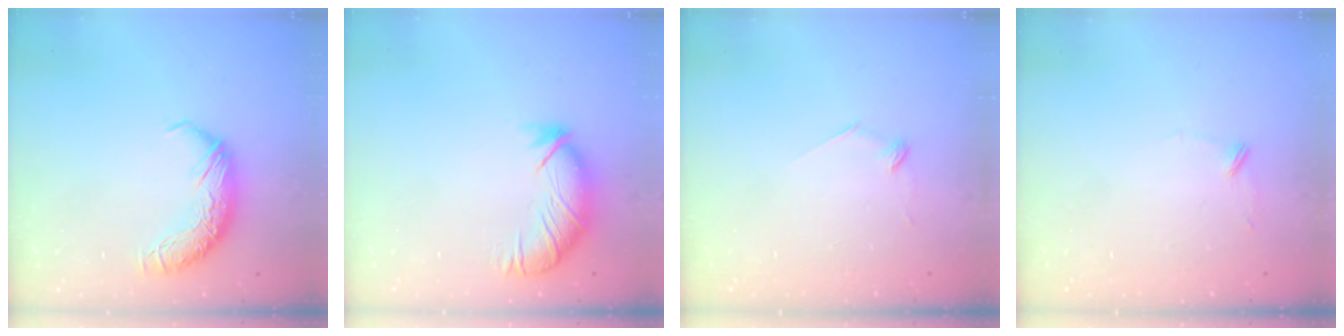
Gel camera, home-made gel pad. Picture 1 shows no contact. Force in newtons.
{"total": 2.7, "press": 2.4, "slide": 1.4}
{"total": 8.0, "press": 8.0, "slide": 0.6}
{"total": 9.1, "press": 9.1, "slide": 0.4}